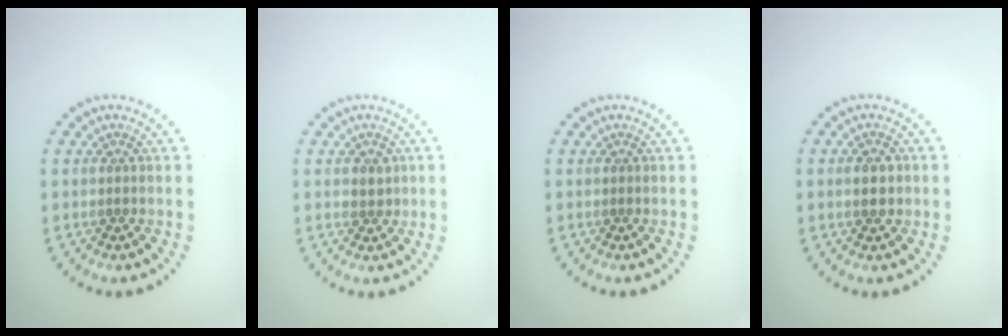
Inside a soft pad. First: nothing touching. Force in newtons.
{"total": 1.5, "press": 1.4, "slide": 0.4}
{"total": 0.0}
{"total": 2.4, "press": 2.4, "slide": 0.1}